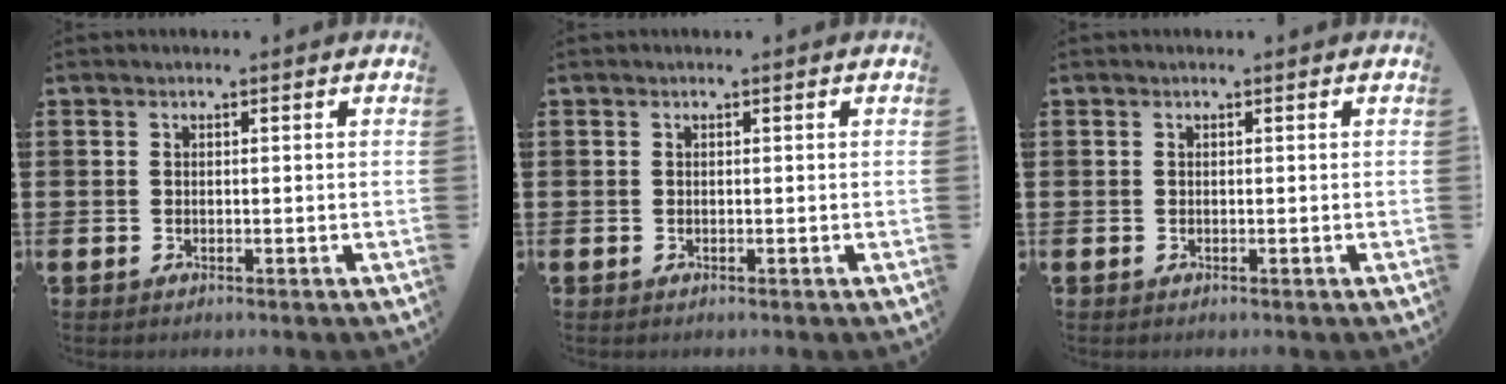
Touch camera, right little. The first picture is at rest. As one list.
[{"total": 0.0}, {"total": 0.0}]